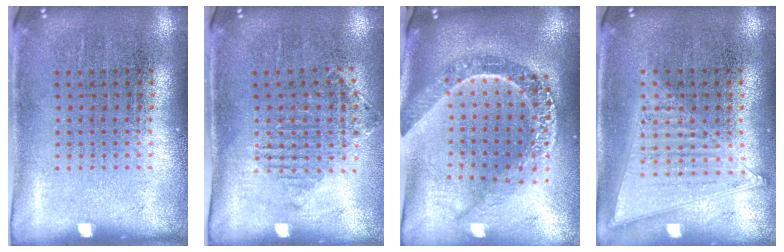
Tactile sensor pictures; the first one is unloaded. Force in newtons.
{"total": 1.2, "press": 1.1, "slide": 0.5}
{"total": 2.7, "press": 2.2, "slide": 1.6}
{"total": 1.1, "press": 1.1, "slide": 0.1}